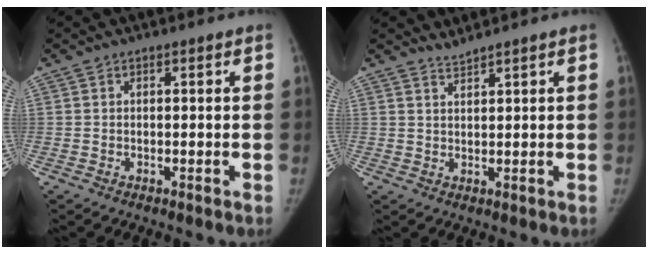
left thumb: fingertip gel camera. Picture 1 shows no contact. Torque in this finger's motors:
{"motor_torque": [-0.41, -0.13, -0.10, 0.44, -0.03]}